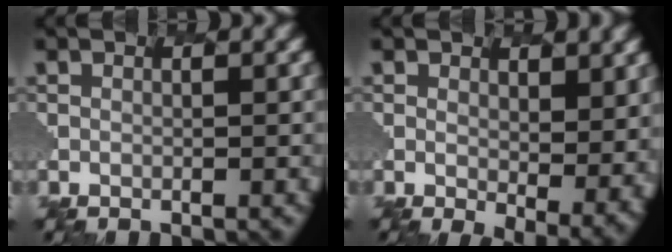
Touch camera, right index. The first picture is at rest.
{"total": 3.8, "force": [0.0, 1.4, 3.6], "torque": [-0.059, -0.015, 0.007]}